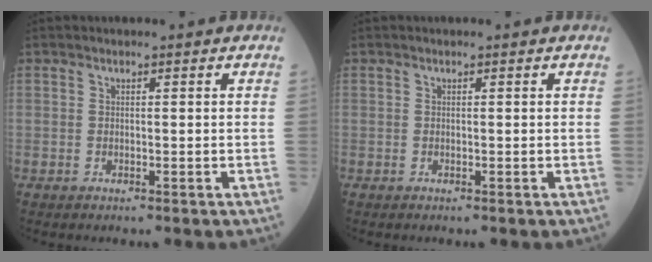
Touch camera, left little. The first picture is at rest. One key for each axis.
{"total": 0.0}